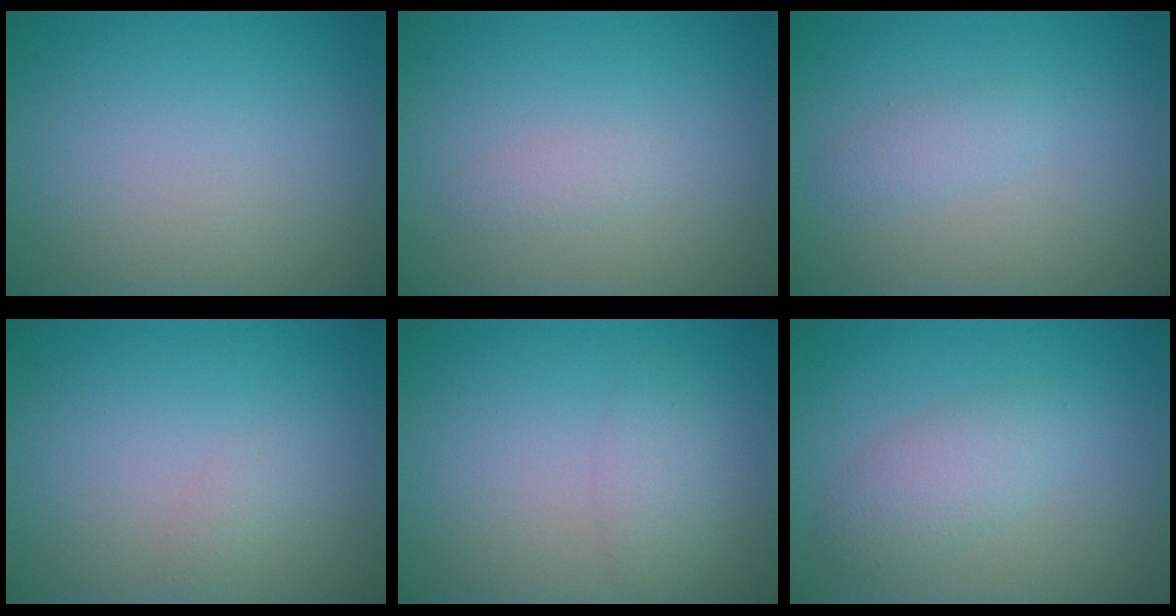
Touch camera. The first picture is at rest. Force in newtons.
{"total": 0.9, "press": 0.9, "slide": 0.1}
{"total": 1.4, "press": 1.4, "slide": 0.0}
{"total": 0.7, "press": 0.7, "slide": 0.0}
{"total": 1.7, "press": 1.7, "slide": 0.1}
{"total": 2.9, "press": 2.9, "slide": 0.0}